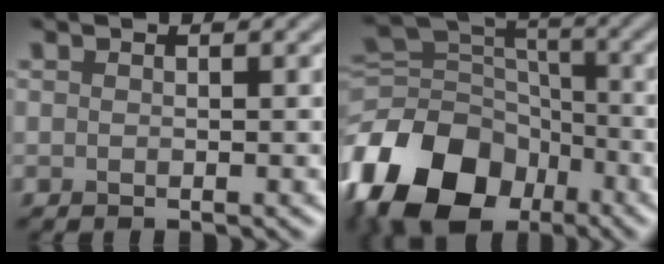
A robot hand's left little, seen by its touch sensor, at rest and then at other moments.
{"total": 15.2, "force": [-8.3, 10.4, 7.3], "torque": [-0.177, -0.020, -0.151]}